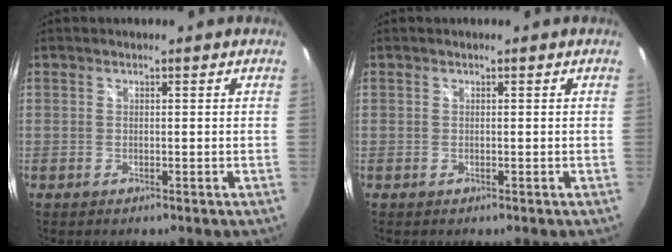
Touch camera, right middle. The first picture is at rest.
{"total": 0.0}